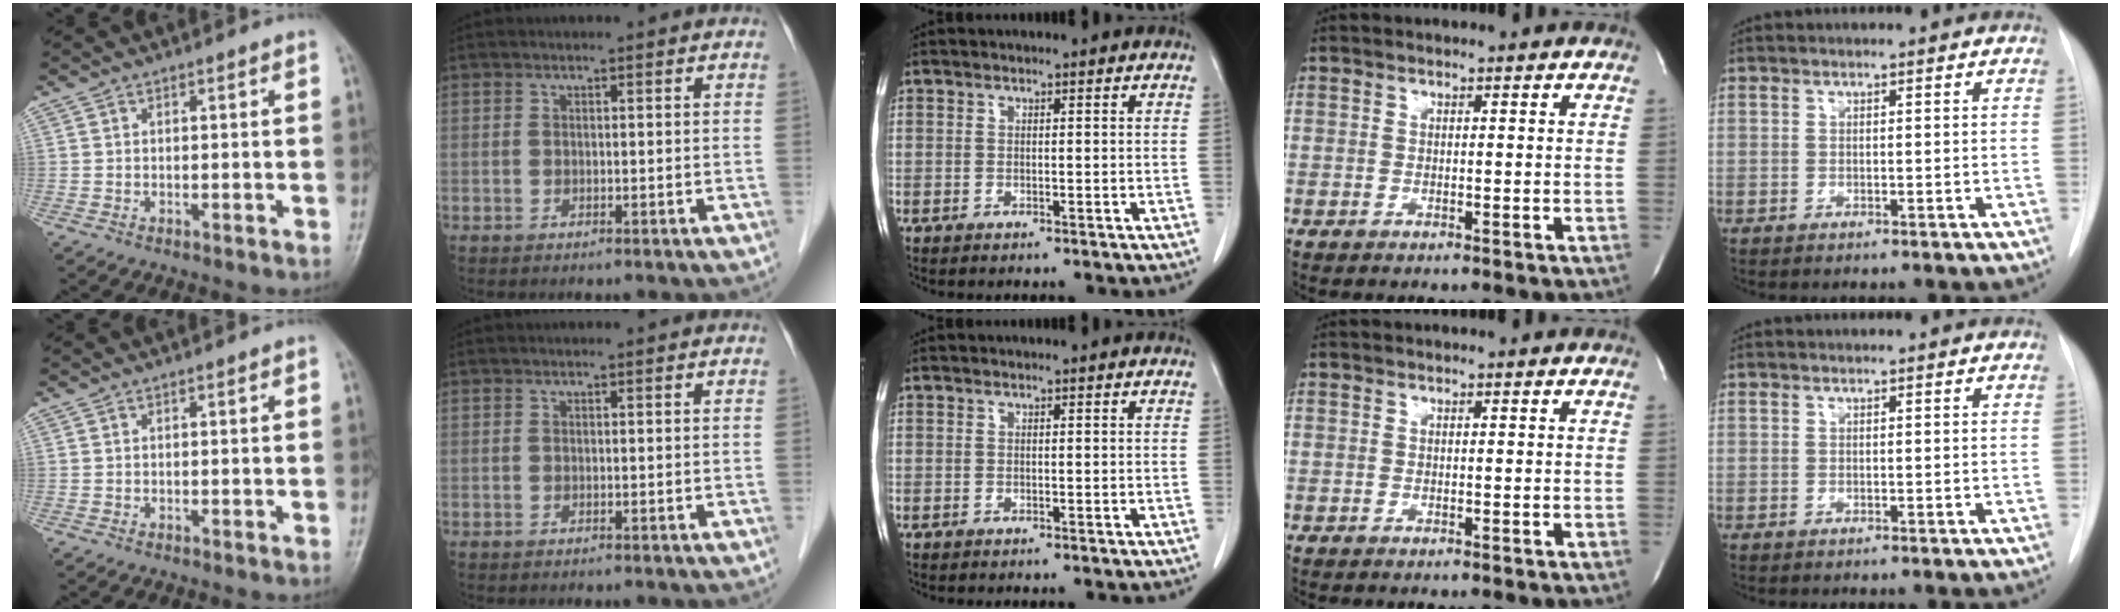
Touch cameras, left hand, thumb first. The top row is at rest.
{}